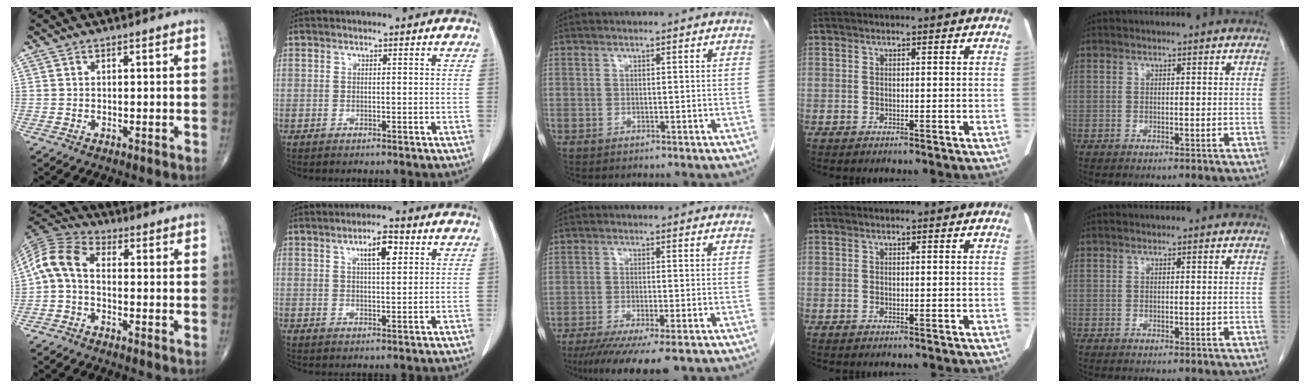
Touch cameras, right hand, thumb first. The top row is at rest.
{"thumb": {"total": 8.1, "force": [-1.1, 4.8, 6.4], "torque": [-0.129, 0.027, -0.039]}, "index": {"total": 4.9, "force": [2.0, 1.2, 4.3], "torque": [-0.076, 0.007, 0.035]}, "middle": {"total": 10.8, "force": [-7.8, 1.5, 7.3], "torque": [-0.105, -0.022, -0.120]}}